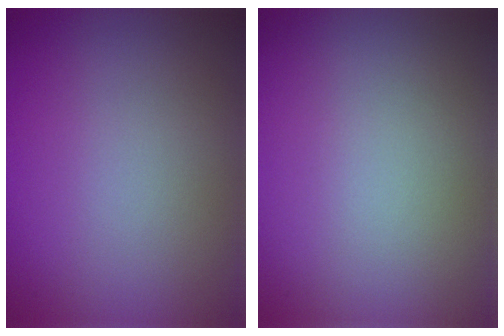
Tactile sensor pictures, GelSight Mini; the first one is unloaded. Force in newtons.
{"total": 0.0}